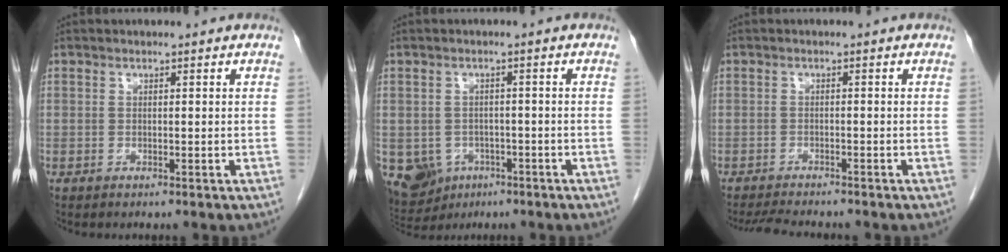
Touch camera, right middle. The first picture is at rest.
{"total": 9.6, "force": [-4.4, 8.0, 3.2], "torque": [-0.083, 0.003, -0.056]}
{"total": 5.2, "force": [-4.9, 0.4, 1.9], "torque": [-0.030, -0.016, -0.078]}